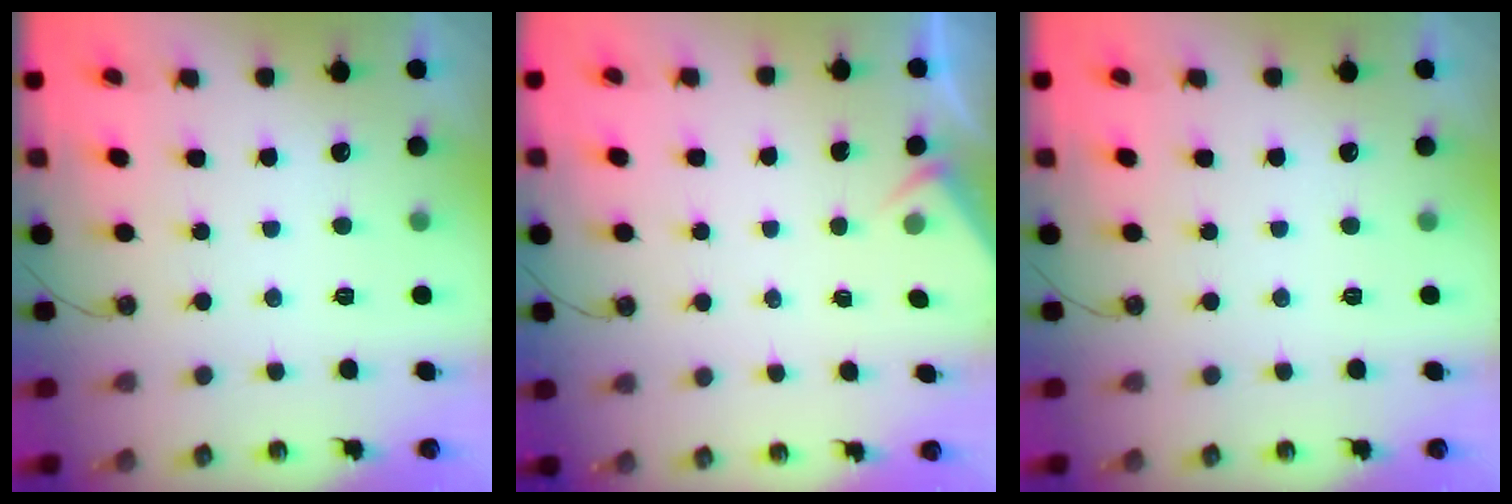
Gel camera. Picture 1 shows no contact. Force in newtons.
{"total": 2.2, "press": 2.1, "slide": 0.4}
{"total": 0.0}